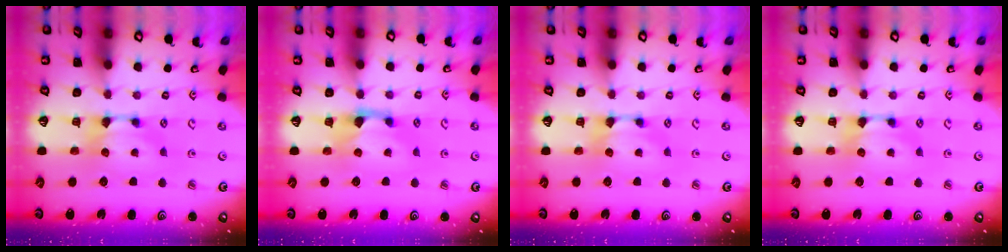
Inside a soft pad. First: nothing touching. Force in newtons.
{"total": 1.3, "press": 0.4, "slide": 1.3}
{"total": 0.0}
{"total": 0.0}